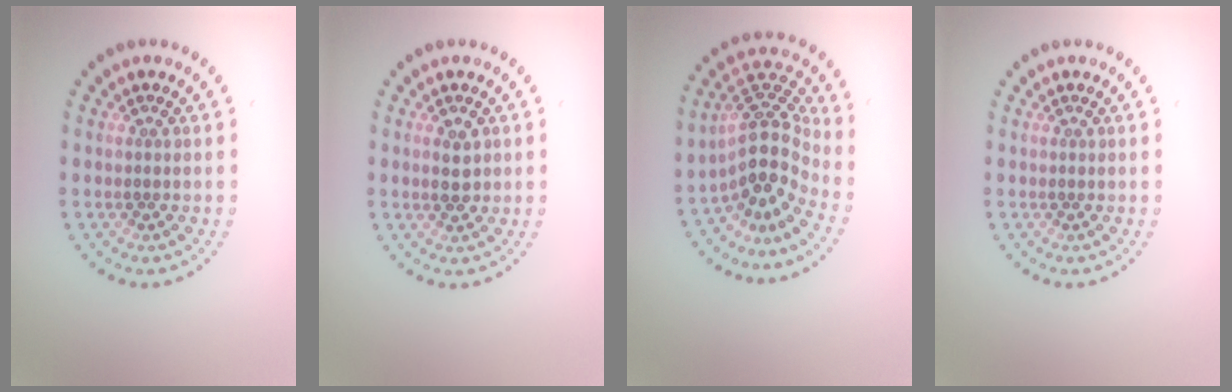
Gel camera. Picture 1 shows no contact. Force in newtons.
{"total": 1.9, "press": 1.9, "slide": 0.1}
{"total": 4.7, "press": 3.4, "slide": 3.2}
{"total": 0.0}